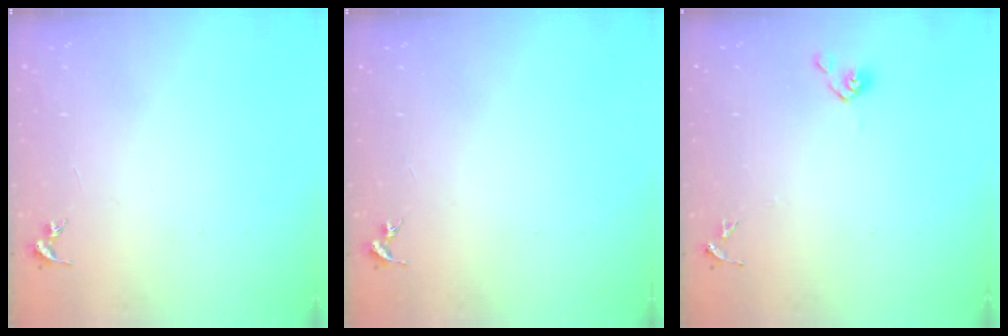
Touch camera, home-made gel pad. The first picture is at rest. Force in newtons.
{"total": 0.0}
{"total": 5.9, "press": 5.9, "slide": 0.5}